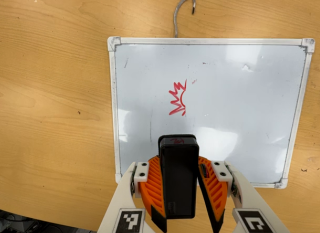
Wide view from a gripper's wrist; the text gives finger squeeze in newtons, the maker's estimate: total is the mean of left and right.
{"total": 8.5, "left": 8.3, "right": 8.6}